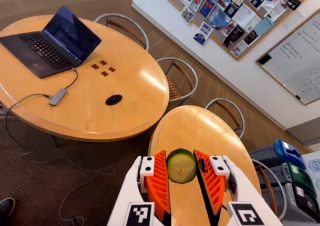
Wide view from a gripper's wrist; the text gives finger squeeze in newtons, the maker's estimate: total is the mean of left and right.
{"total": 8.6, "left": 8.5, "right": 8.6}